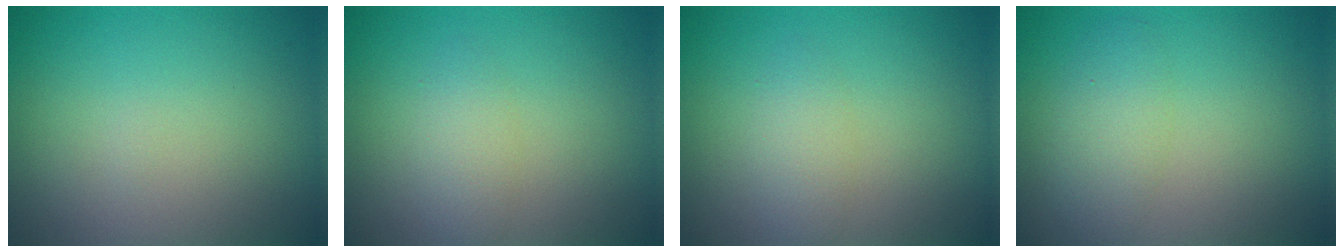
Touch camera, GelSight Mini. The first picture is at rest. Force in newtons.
{"total": 1.9, "press": 1.9, "slide": 0.1}
{"total": 1.9, "press": 1.9, "slide": 0.1}
{"total": 2.8, "press": 2.8, "slide": 0.1}